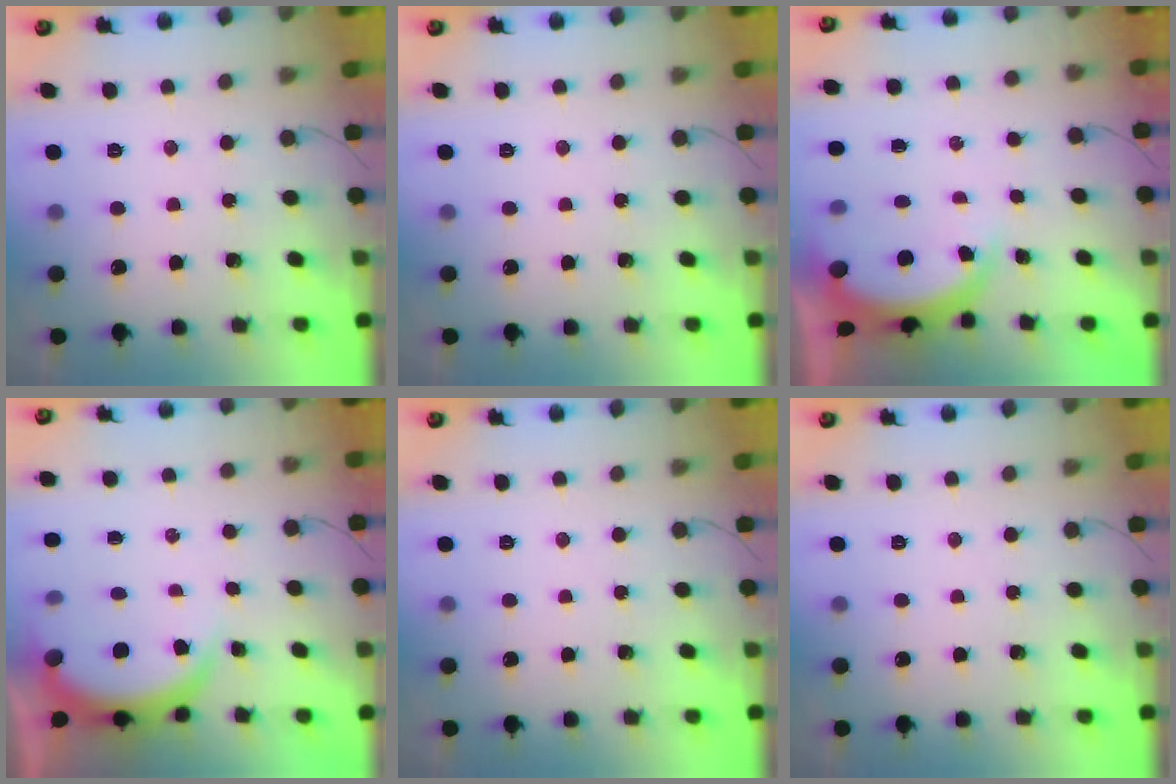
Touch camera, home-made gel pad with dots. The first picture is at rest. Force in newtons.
{"total": 0.0}
{"total": 4.3, "press": 4.3, "slide": 0.3}
{"total": 4.9, "press": 4.8, "slide": 0.7}
{"total": 0.0}
{"total": 0.0}